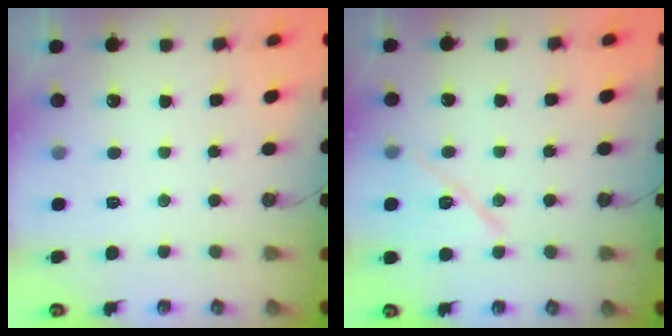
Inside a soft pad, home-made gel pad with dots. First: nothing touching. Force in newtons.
{"total": 12.1, "press": 11.4, "slide": 4.0}